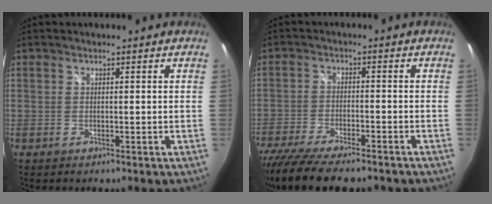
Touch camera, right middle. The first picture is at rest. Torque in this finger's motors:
{"motor_torque": [1.09, -1.05, 0.17, 0.10]}